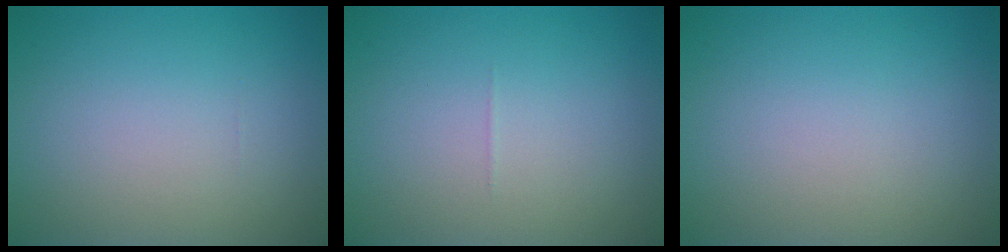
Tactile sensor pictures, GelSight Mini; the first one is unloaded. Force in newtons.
{"total": 0.0}
{"total": 0.0}